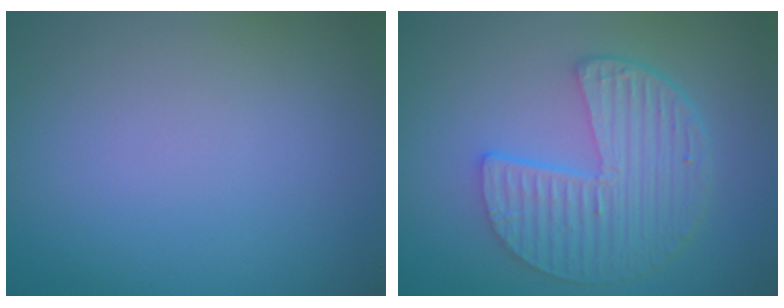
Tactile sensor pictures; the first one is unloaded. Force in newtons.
{"total": 5.8, "press": 4.2, "slide": 3.9}